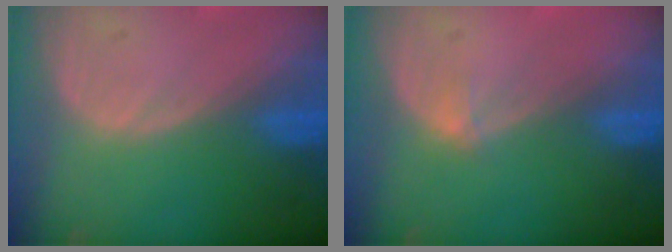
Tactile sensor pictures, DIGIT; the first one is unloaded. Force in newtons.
{"total": 1.1, "press": 0.8, "slide": 0.7}